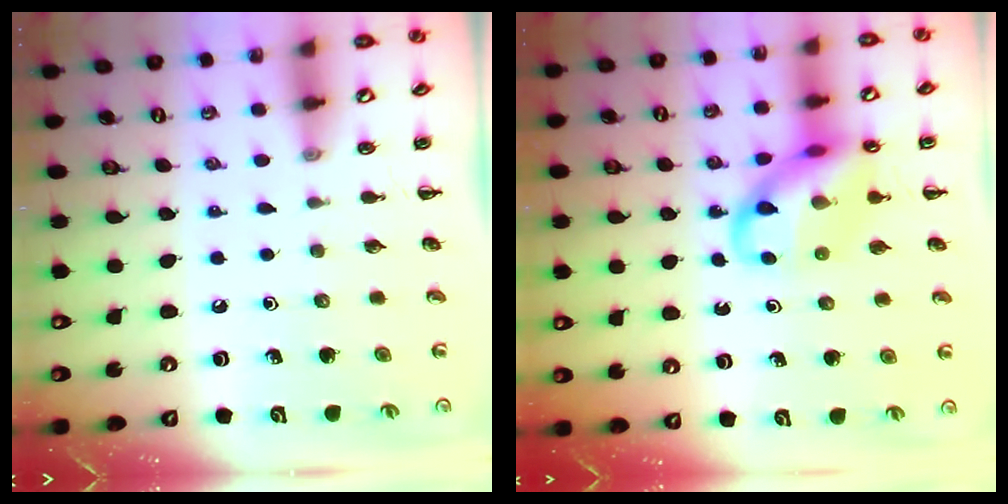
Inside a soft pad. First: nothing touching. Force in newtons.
{"total": 13.8, "press": 13.6, "slide": 2.1}